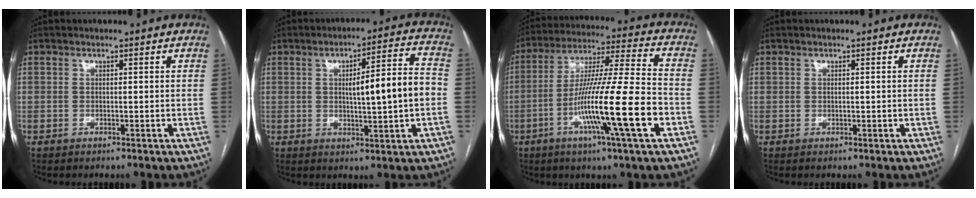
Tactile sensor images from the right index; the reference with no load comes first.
{"total": 10.3, "force": [-0.2, 0.8, 10.3], "torque": [-0.151, 0.018, -0.001]}
{"total": 18.1, "force": [-6.1, -0.6, 17.0], "torque": [-0.310, -0.014, -0.108]}
{"total": 0.0}